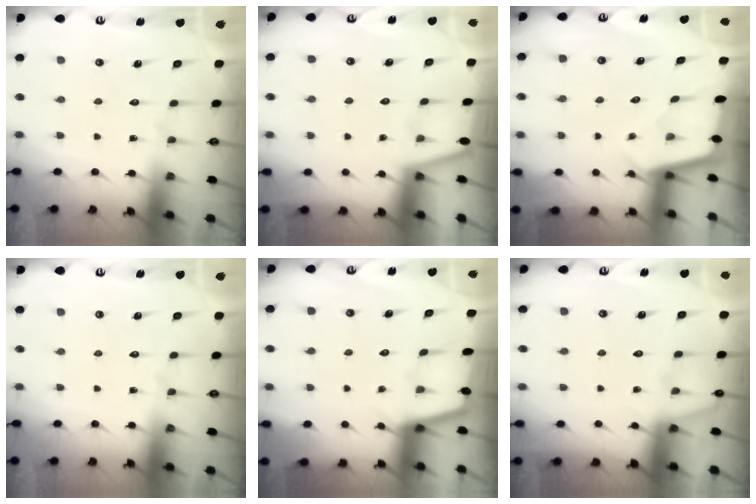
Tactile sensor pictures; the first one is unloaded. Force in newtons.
{"total": 1.1, "press": 1.1, "slide": 0.1}
{"total": 1.8, "press": 1.8, "slide": 0.2}
{"total": 0.0}
{"total": 1.8, "press": 1.8, "slide": 0.3}
{"total": 2.0, "press": 2.0, "slide": 0.4}